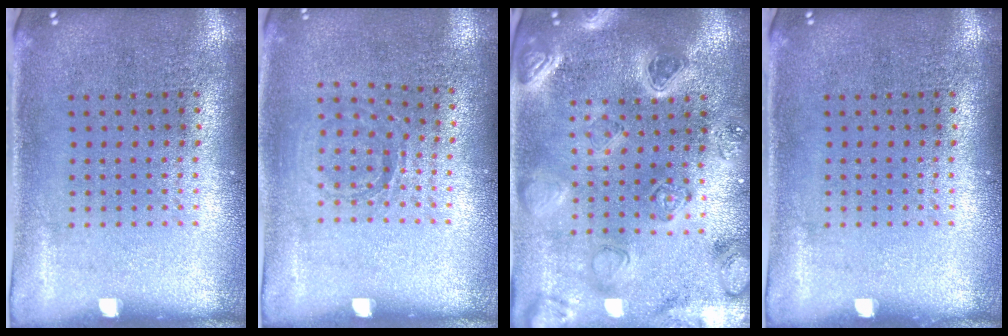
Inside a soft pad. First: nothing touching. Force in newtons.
{"total": 0.8, "press": 0.8, "slide": 0.2}
{"total": 2.3, "press": 2.3, "slide": 0.2}
{"total": 0.0}